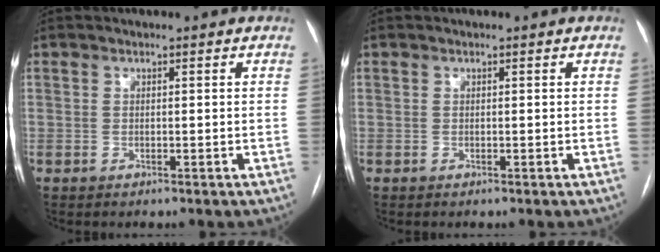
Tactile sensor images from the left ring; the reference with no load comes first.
{"total": 0.0}